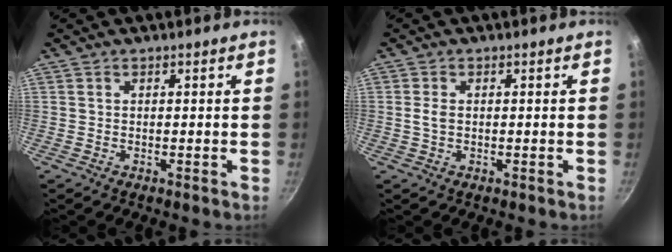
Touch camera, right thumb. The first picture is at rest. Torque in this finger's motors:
{"motor_torque": [0.24, 0.48, 0.18, 0.13, -0.01]}